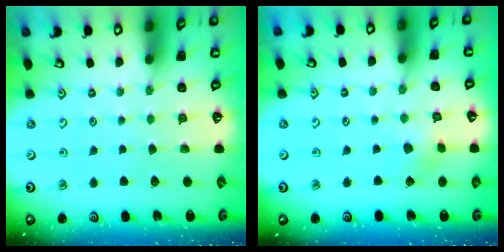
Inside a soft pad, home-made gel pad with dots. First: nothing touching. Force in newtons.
{"total": 2.7, "press": 2.7, "slide": 0.3}